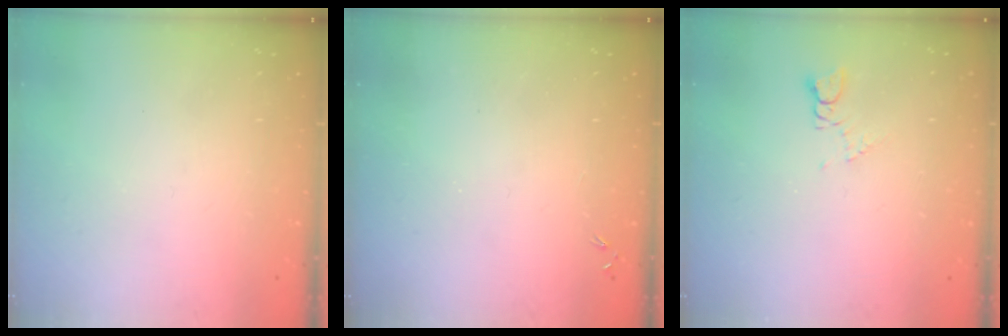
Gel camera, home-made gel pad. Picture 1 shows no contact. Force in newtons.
{"total": 0.0}
{"total": 1.9, "press": 1.8, "slide": 0.3}